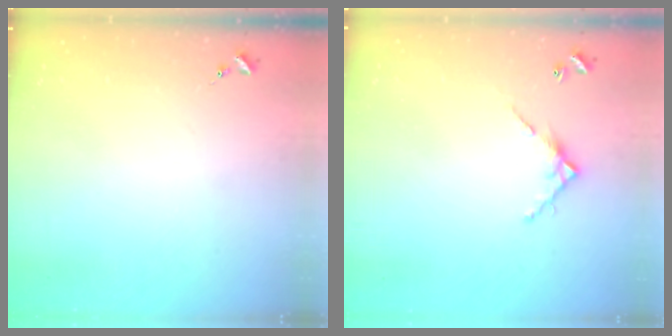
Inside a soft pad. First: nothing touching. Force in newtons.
{"total": 6.3, "press": 6.3, "slide": 0.5}